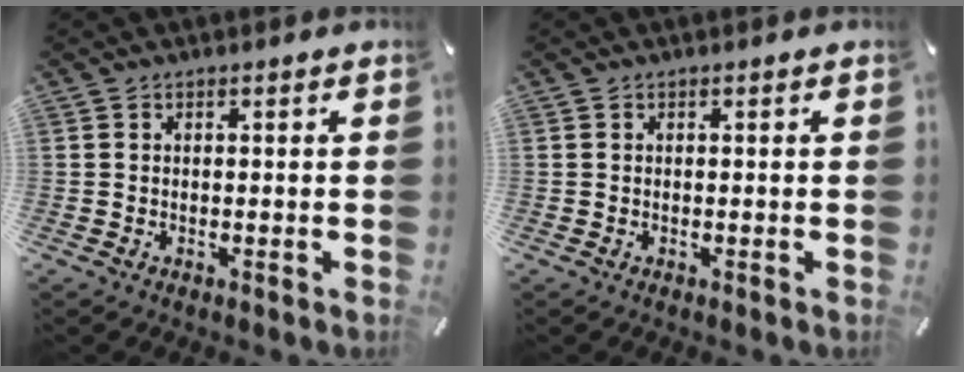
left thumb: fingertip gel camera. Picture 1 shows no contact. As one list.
[{"total": 0.0}]